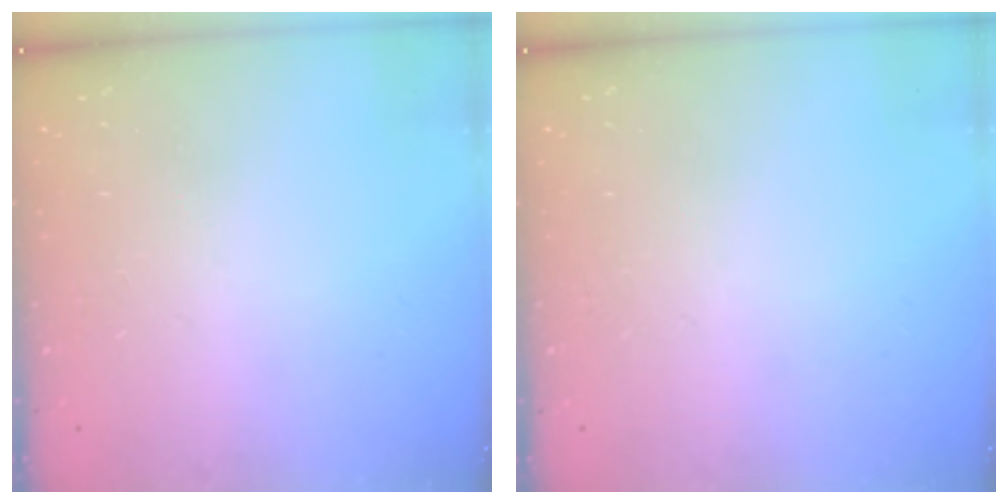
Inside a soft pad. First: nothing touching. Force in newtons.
{"total": 0.0}